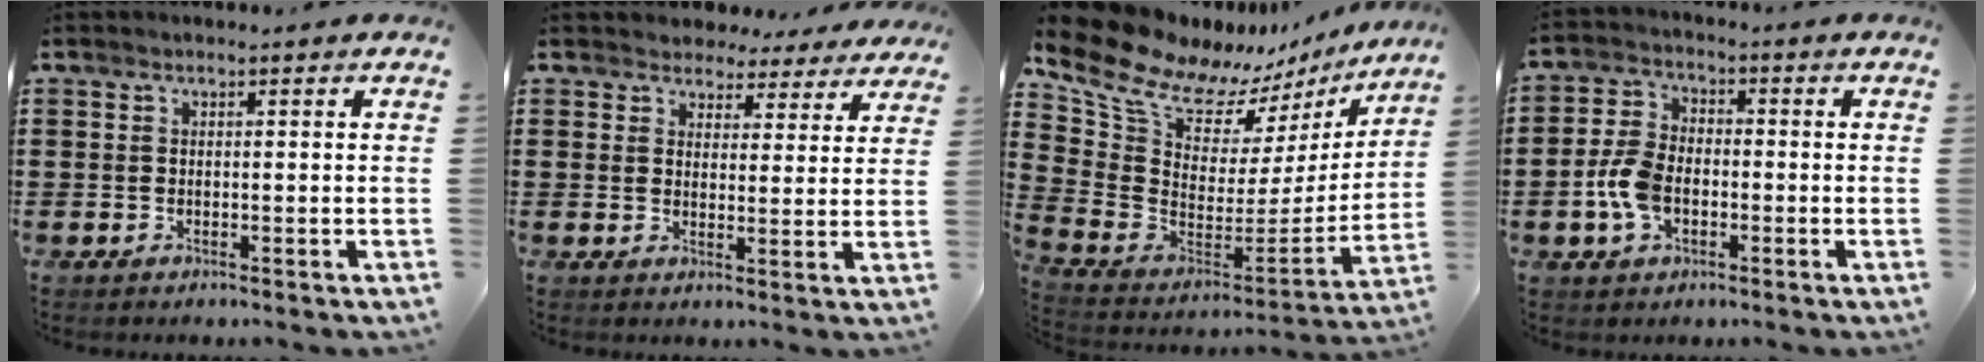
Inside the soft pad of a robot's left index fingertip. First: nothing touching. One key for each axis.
{"total": 4.0, "fx": 3.7, "fy": 1.5, "fz": 0.1, "tx": -0.015, "ty": -0.014, "tz": 0.065}
{"total": 11.4, "fx": 9.4, "fy": 4.9, "fz": 4.2, "tx": -0.141, "ty": -0.071, "tz": 0.164}
{"total": 6.6, "fx": -1.7, "fy": 4.1, "fz": 4.8, "tx": -0.125, "ty": -0.002, "tz": -0.041}